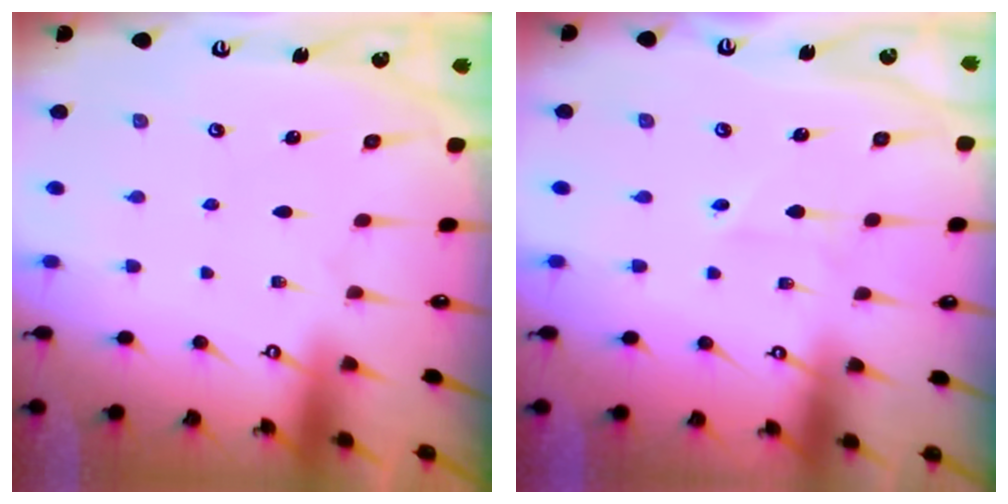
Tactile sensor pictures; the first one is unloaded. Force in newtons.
{"total": 1.9, "press": 1.9, "slide": 0.2}